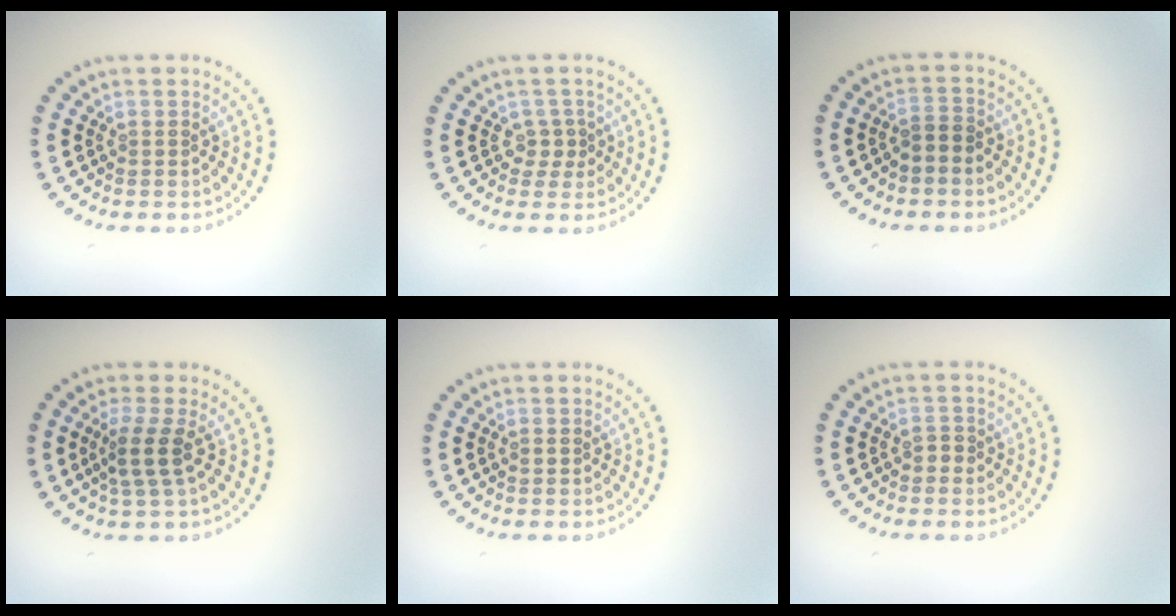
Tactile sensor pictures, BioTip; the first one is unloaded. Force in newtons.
{"total": 1.6, "press": 1.2, "slide": 1.1}
{"total": 1.2, "press": 1.0, "slide": 0.8}
{"total": 2.6, "press": 2.0, "slide": 1.6}
{"total": 0.6, "press": 0.6, "slide": 0.2}
{"total": 1.0, "press": 1.0, "slide": 0.2}